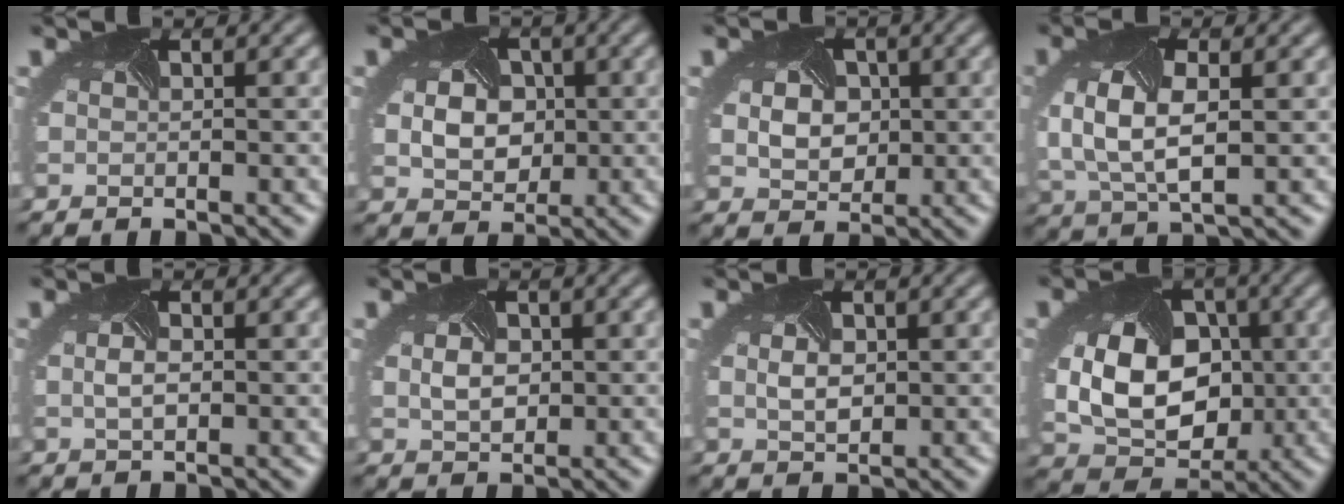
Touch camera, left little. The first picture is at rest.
{"total": 5.3, "force": [0.2, 4.3, 3.2], "torque": [-0.053, 0.002, -0.004]}
{"total": 4.3, "force": [0.5, 3.5, 2.6], "torque": [-0.044, 0.005, 0.000]}
{"total": 6.2, "force": [0.1, 3.6, 5.0], "torque": [-0.118, -0.008, 0.003]}
{"total": 1.6, "force": [0.0, 0.9, 1.3], "torque": [-0.033, -0.006, 0.005]}
{"total": 2.9, "force": [0.4, 2.2, 1.8], "torque": [-0.030, 0.004, 0.009]}
{"total": 2.1, "force": [0.3, 1.5, 1.5], "torque": [-0.037, -0.004, 0.015]}
{"total": 9.4, "force": [-0.5, 7.0, 6.2], "torque": [-0.120, -0.024, 0.002]}